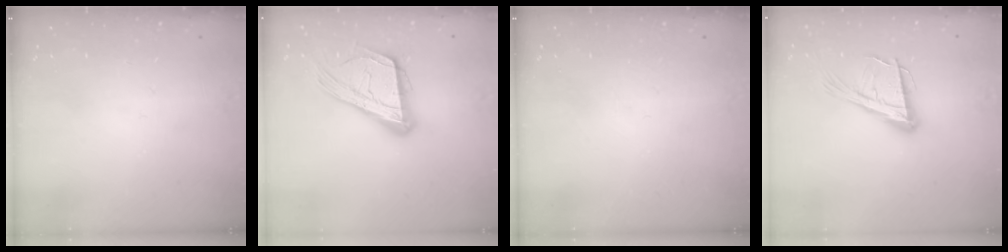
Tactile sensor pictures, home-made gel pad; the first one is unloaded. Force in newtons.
{"total": 18.8, "press": 18.7, "slide": 2.4}
{"total": 0.0}
{"total": 17.0, "press": 16.5, "slide": 3.9}